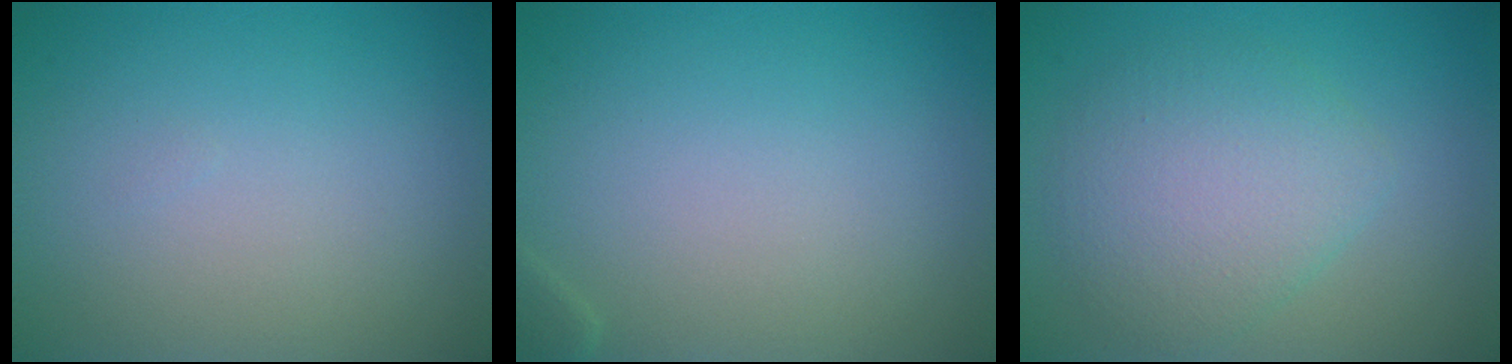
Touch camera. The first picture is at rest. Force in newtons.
{"total": 0.6, "press": 0.6, "slide": 0.0}
{"total": 4.6, "press": 4.6, "slide": 0.1}